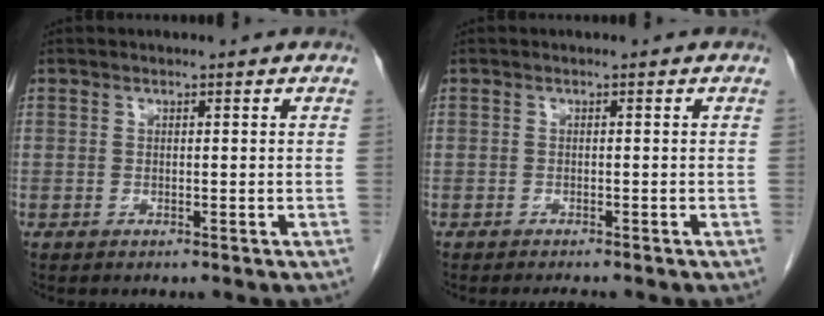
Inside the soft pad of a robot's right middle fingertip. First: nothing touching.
{"total": 1.8, "force": [-1.6, 0.1, 0.7], "torque": [-0.013, -0.006, -0.019]}